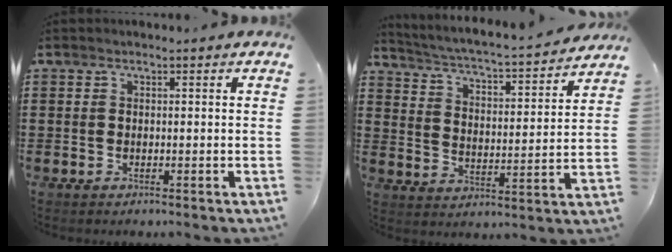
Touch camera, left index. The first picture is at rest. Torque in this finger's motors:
{"motor_torque": [2.14, 0.00, 0.30, 0.12]}